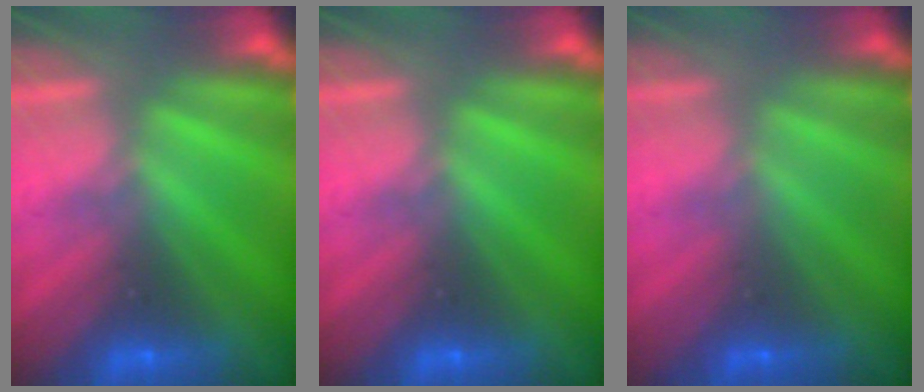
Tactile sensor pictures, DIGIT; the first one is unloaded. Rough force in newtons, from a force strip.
{"total": 0.0}
{"total": 2.0}